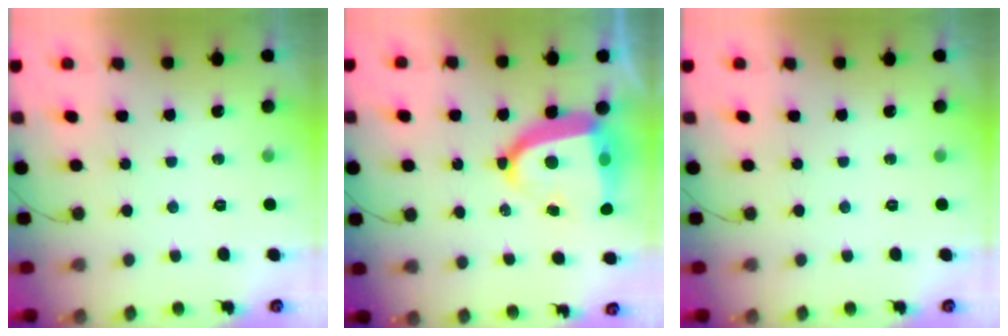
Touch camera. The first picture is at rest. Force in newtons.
{"total": 16.3, "press": 16.2, "slide": 1.6}
{"total": 0.0}